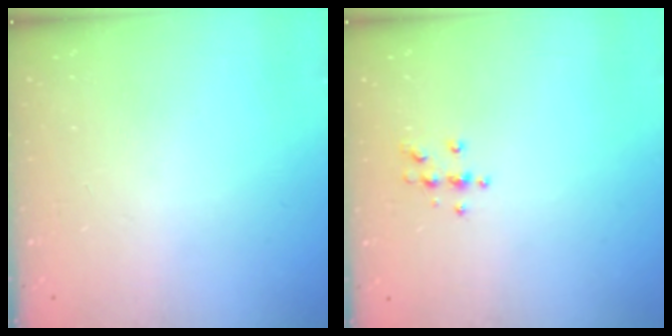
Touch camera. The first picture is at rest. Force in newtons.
{"total": 4.8, "press": 4.8, "slide": 0.6}